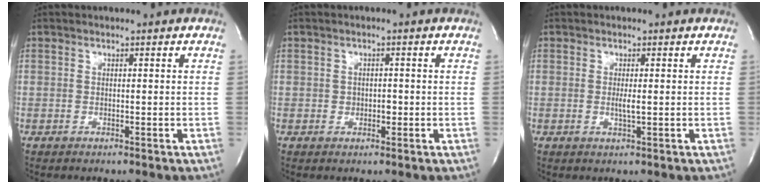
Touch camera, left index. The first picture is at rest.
{"total": 1.5, "force": [-0.6, 1.1, 0.9], "torque": [-0.011, -0.002, -0.010]}
{"total": 1.6, "force": [-0.4, 0.1, 1.6], "torque": [-0.033, -0.007, -0.008]}